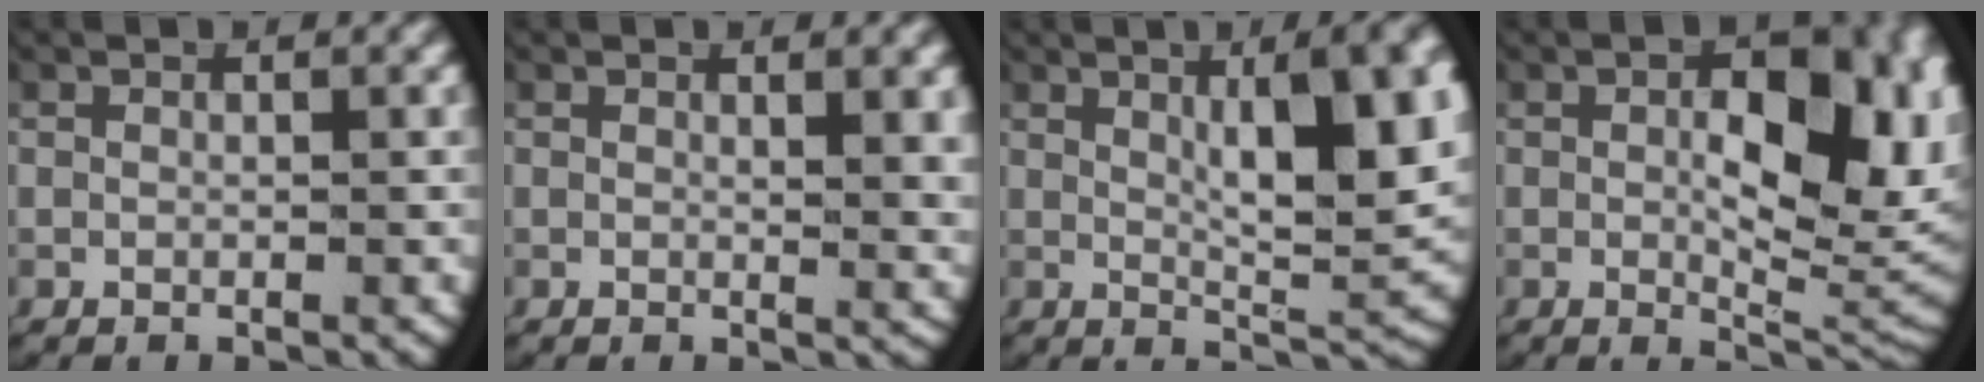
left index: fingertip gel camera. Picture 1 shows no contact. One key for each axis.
{"total": 1.7, "fx": 0.8, "fy": 0.0, "fz": 1.5, "tx": -0.020, "ty": -0.011, "tz": 0.015}
{"total": 8.9, "fx": 2.5, "fy": 2.8, "fz": 8.1, "tx": -0.110, "ty": 0.005, "tz": 0.041}
{"total": 9.9, "fx": 1.4, "fy": 5.0, "fz": 8.5, "tx": -0.107, "ty": -0.013, "tz": 0.018}